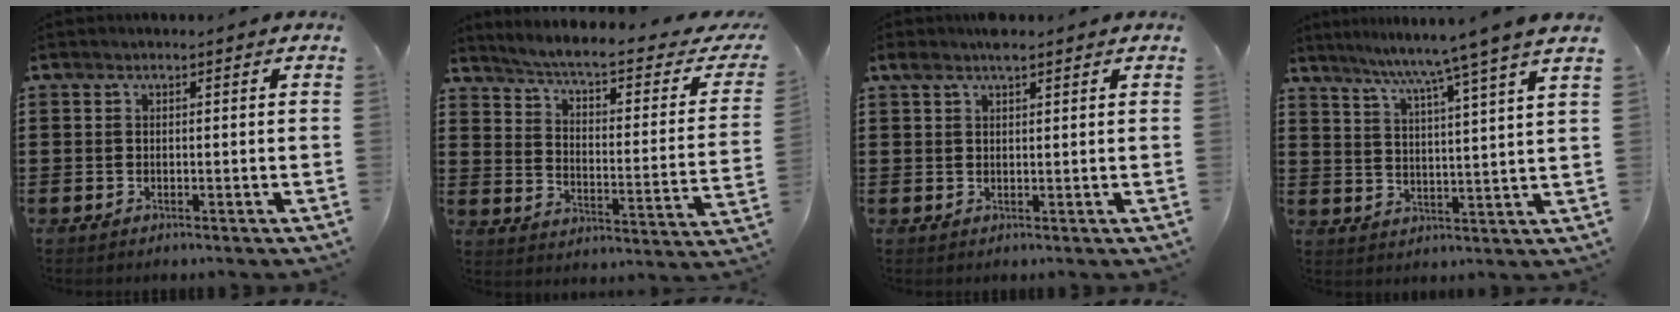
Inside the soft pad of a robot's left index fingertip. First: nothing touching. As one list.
[{"total": 4.9, "force": [4.1, -0.4, 2.8], "torque": [-0.074, -0.038, 0.061]}, {"total": 2.7, "force": [2.0, 0.7, 1.7], "torque": [-0.038, 0.003, 0.035]}, {"total": 6.9, "force": [5.8, -1.9, 3.1], "torque": [-0.080, -0.038, 0.093]}]